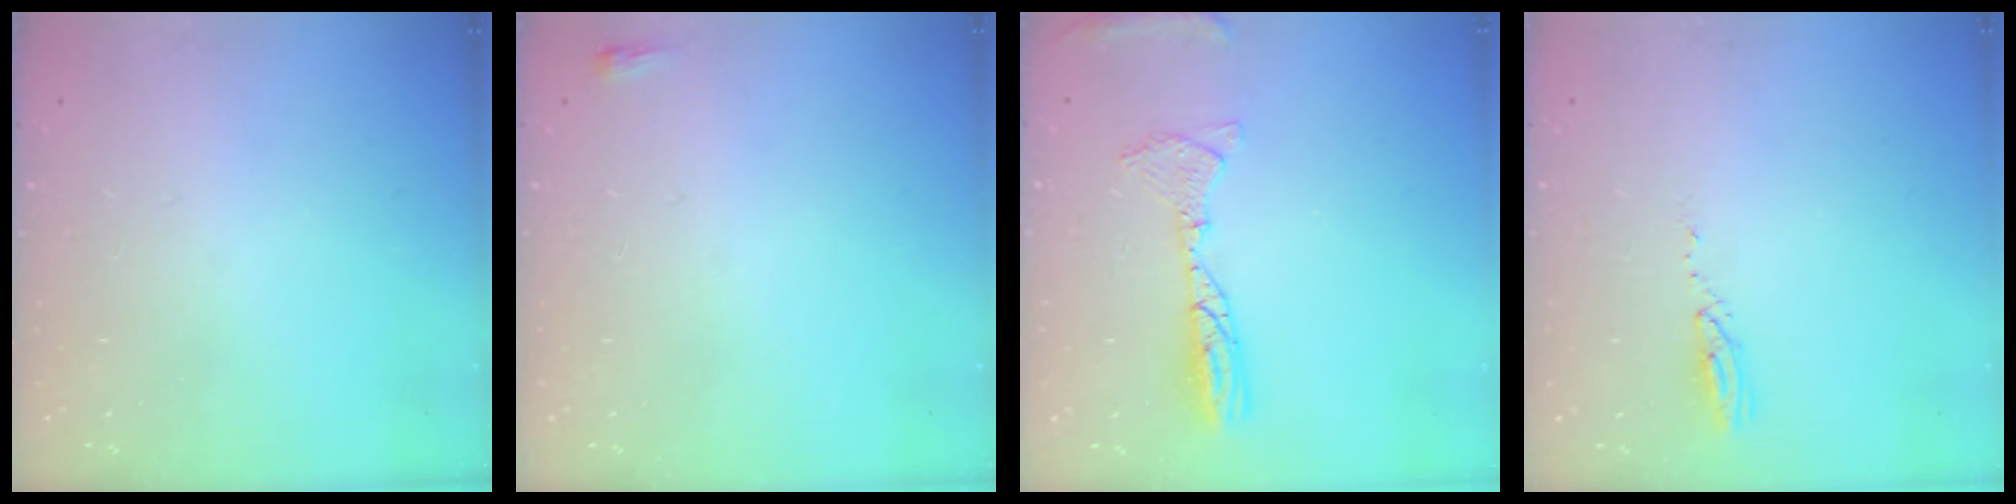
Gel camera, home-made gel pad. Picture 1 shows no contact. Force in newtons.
{"total": 2.0, "press": 2.0, "slide": 0.5}
{"total": 10.6, "press": 10.4, "slide": 2.2}
{"total": 3.5, "press": 3.5, "slide": 0.3}